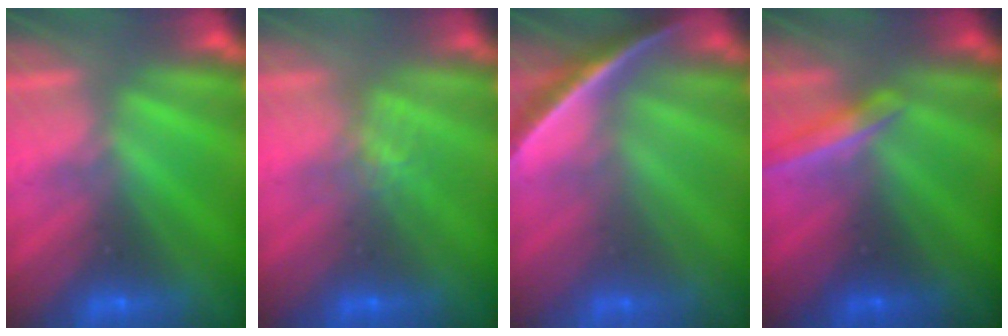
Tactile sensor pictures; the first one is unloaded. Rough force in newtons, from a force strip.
{"total": 1.2}
{"total": 1.8}
{"total": 1.8}